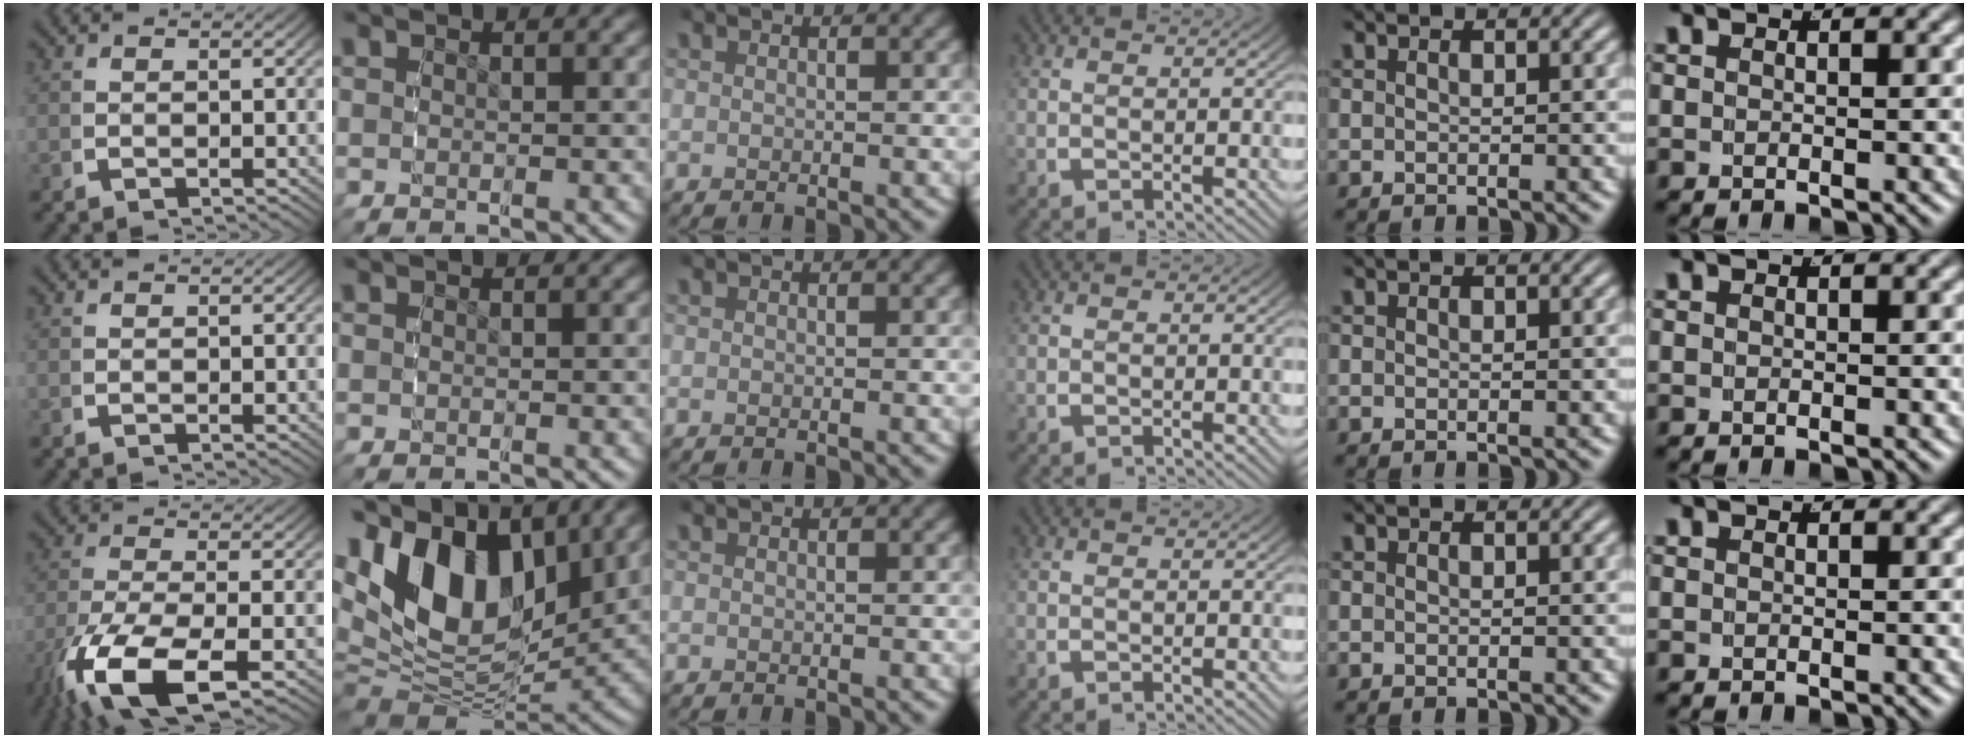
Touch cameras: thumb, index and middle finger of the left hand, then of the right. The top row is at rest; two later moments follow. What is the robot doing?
{"motion": "grasp_and_lifting", "object": "bowl"}